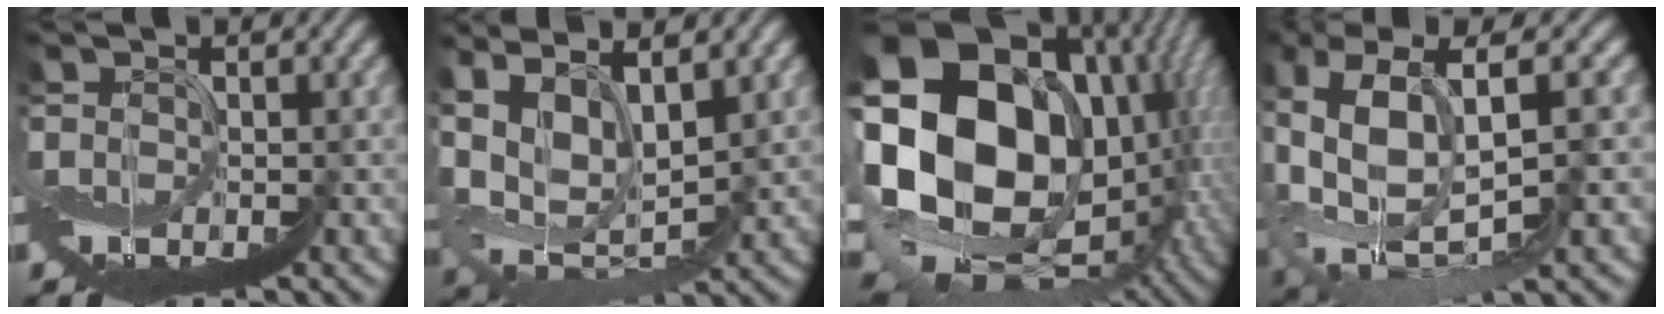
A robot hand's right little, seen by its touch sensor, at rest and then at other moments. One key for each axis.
{"total": 8.0, "fx": 5.7, "fy": 2.6, "fz": 5.1, "tx": -0.132, "ty": 0.007, "tz": 0.103}
{"total": 17.3, "fx": 4.6, "fy": 13.4, "fz": 9.9, "tx": -0.235, "ty": -0.029, "tz": 0.092}
{"total": 8.6, "fx": 3.0, "fy": 3.8, "fz": 7.1, "tx": -0.192, "ty": -0.005, "tz": 0.068}